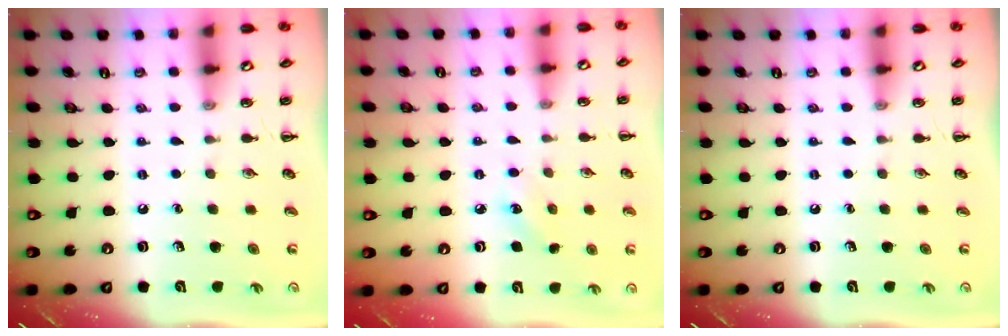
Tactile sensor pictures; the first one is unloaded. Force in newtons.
{"total": 5.1, "press": 4.9, "slide": 1.4}
{"total": 0.0}